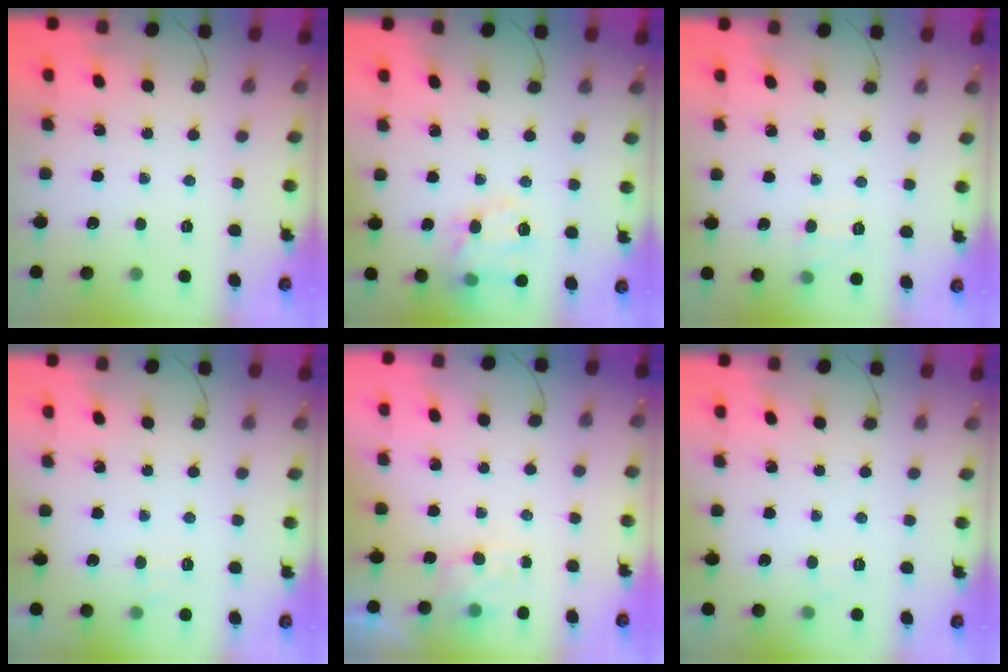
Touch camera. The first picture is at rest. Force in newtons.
{"total": 11.7, "press": 11.6, "slide": 1.2}
{"total": 6.0, "press": 5.9, "slide": 1.4}
{"total": 6.3, "press": 6.2, "slide": 1.1}
{"total": 5.5, "press": 5.4, "slide": 1.2}
{"total": 4.3, "press": 4.2, "slide": 1.0}